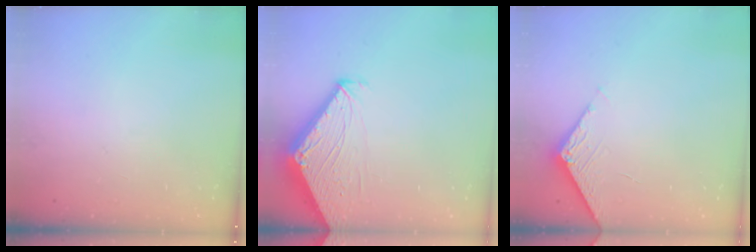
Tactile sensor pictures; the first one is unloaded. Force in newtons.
{"total": 3.8, "press": 3.8, "slide": 0.3}
{"total": 3.4, "press": 3.3, "slide": 0.4}